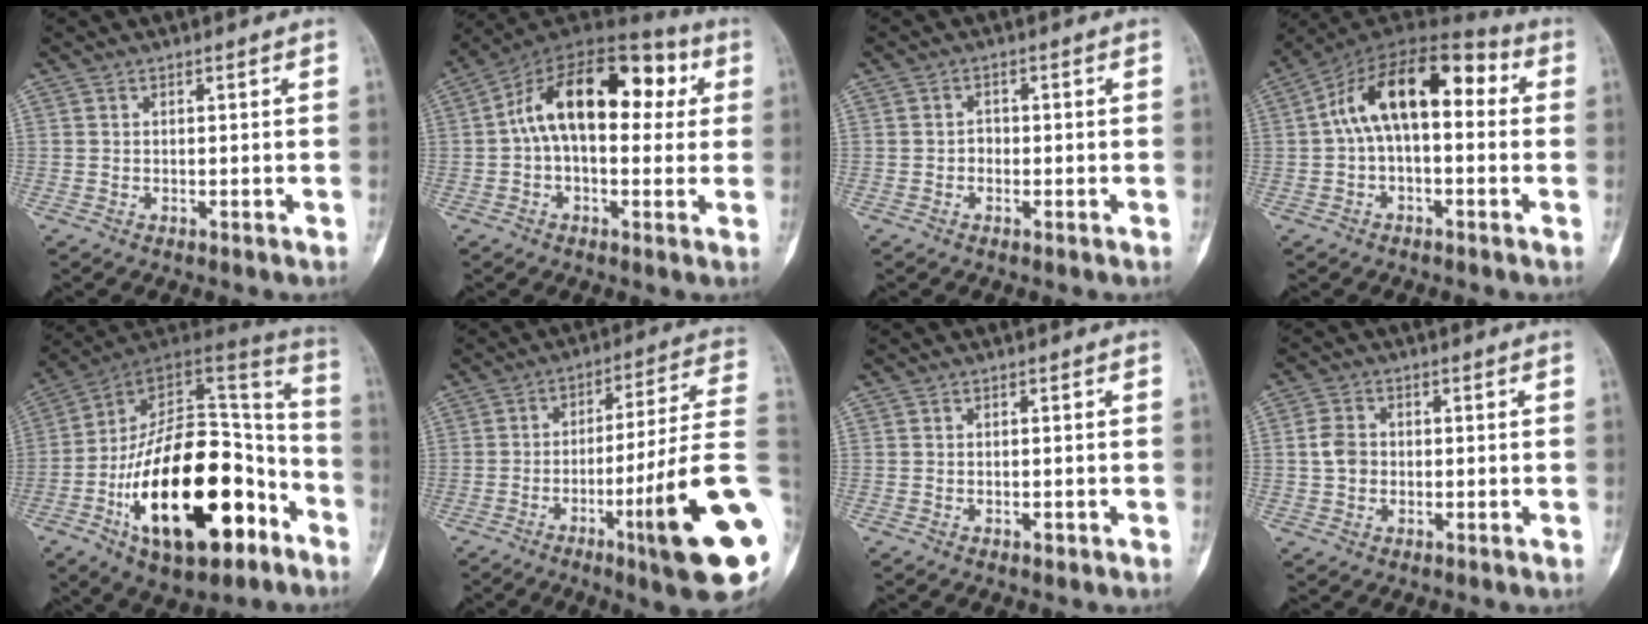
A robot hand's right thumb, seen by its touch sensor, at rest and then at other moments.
{"total": 19.8, "force": [3.4, 11.4, 15.9], "torque": [-0.216, 0.043, 0.039]}
{"total": 1.3, "force": [-0.4, 1.1, 0.6], "torque": [0.004, 0.007, -0.010]}
{"total": 16.1, "force": [2.1, 8.5, 13.5], "torque": [-0.205, 0.052, 0.021]}
{"total": 31.2, "force": [-12.6, 15.5, 23.9], "torque": [-0.382, 0.071, -0.189]}
{"total": 20.6, "force": [-6.2, 1.0, 19.7], "torque": [-0.254, 0.013, -0.094]}
{"total": 0.8, "force": [-0.3, 0.4, 0.5], "torque": [-0.006, 0.001, -0.005]}
{"total": 4.3, "force": [0.0, 3.6, 2.5], "torque": [-0.036, 0.007, -0.005]}